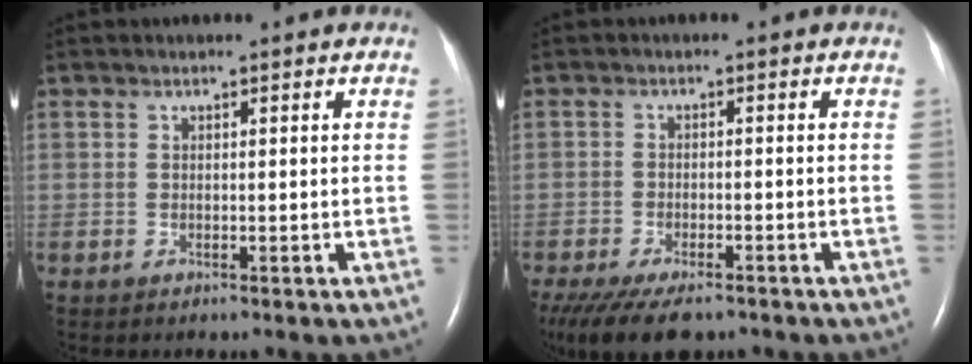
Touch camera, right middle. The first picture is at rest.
{"total": 12.0, "force": [-8.8, 4.3, 6.8], "torque": [-0.141, -0.023, -0.134]}